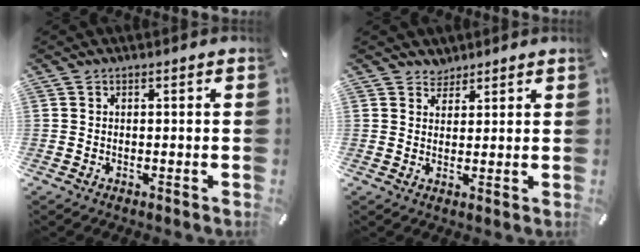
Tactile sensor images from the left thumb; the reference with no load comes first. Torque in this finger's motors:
{"motor_torque": [0.08, 0.01, 0.00, -0.08, 0.00]}